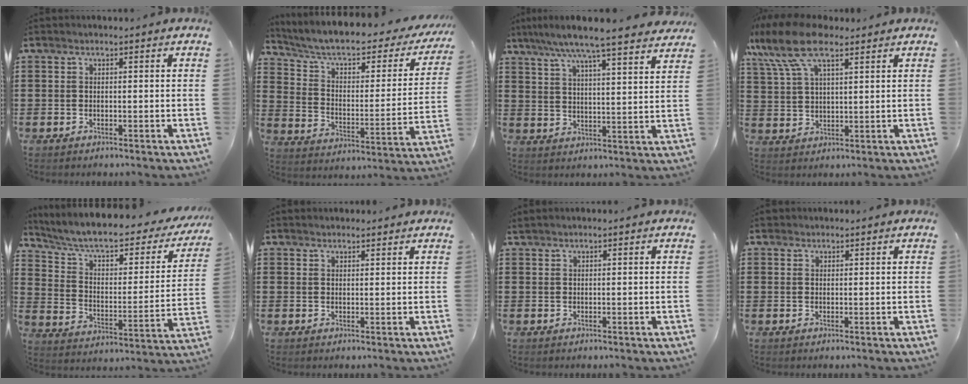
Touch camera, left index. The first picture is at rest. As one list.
[{"total": 6.7, "force": [5.0, 1.9, 4.1], "torque": [-0.100, -0.035, 0.082]}, {"total": 7.3, "force": [6.4, -0.3, 3.6], "torque": [-0.093, -0.031, 0.108]}, {"total": 11.1, "force": [6.8, 4.6, 7.5], "torque": [-0.181, -0.006, 0.122]}, {"total": 7.5, "force": [5.8, 1.8, 4.4], "torque": [-0.108, -0.038, 0.095]}, {"total": 1.2, "force": [1.2, 0.3, 0.1], "torque": [-0.003, 0.001, 0.023]}, {"total": 0.0}, {"total": 0.8, "force": [0.6, 0.5, 0.1], "torque": [-0.004, 0.004, 0.011]}]